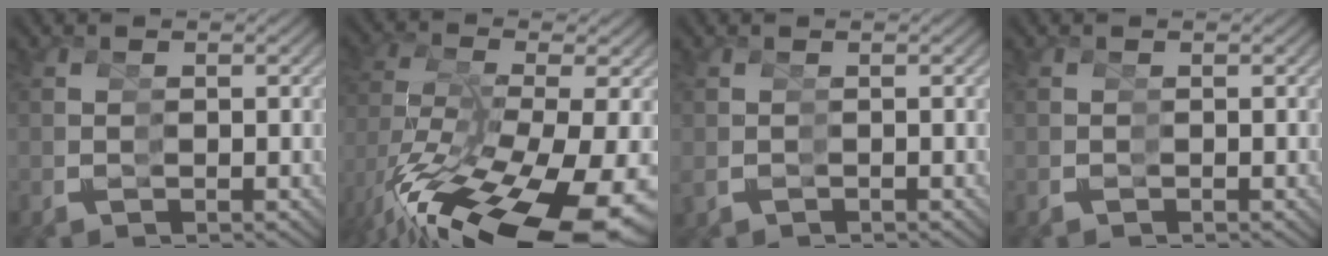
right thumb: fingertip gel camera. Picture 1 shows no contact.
{"total": 13.4, "force": [-4.8, 7.3, 10.2], "torque": [-0.210, -0.055, -0.038]}
{"total": 0.0}
{"total": 0.0}